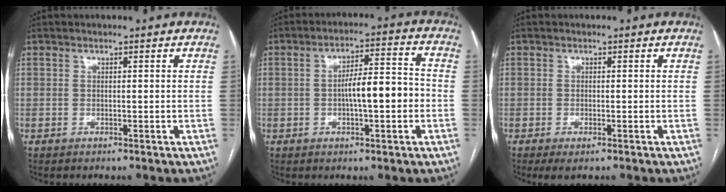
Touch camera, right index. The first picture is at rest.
{"total": 8.2, "force": [-1.3, 1.8, 7.9], "torque": [-0.132, 0.021, -0.021]}
{"total": 2.0, "force": [-1.1, 0.6, 1.6], "torque": [-0.026, -0.003, -0.014]}